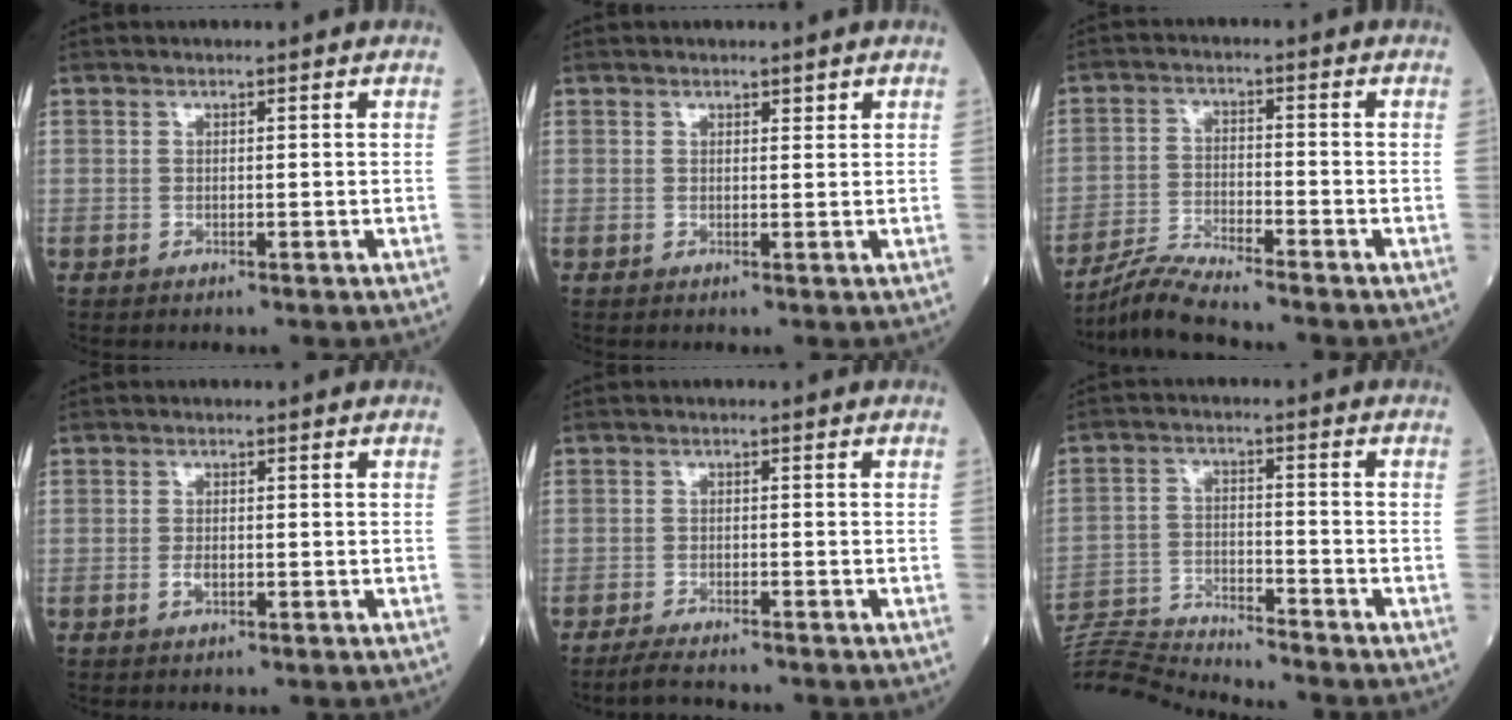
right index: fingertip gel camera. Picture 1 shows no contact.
{"total": 0.8, "force": [0.6, 0.3, 0.4], "torque": [-0.006, -0.002, 0.007]}
{"total": 6.3, "force": [-5.9, -0.9, 1.8], "torque": [-0.043, -0.019, -0.115]}
{"total": 1.4, "force": [-0.5, 0.6, 1.1], "torque": [-0.023, 0.001, -0.008]}
{"total": 4.5, "force": [-4.1, 0.4, 1.8], "torque": [-0.036, -0.013, -0.068]}
{"total": 12.8, "force": [-12.5, -1.9, 1.7], "torque": [-0.032, 0.003, -0.224]}